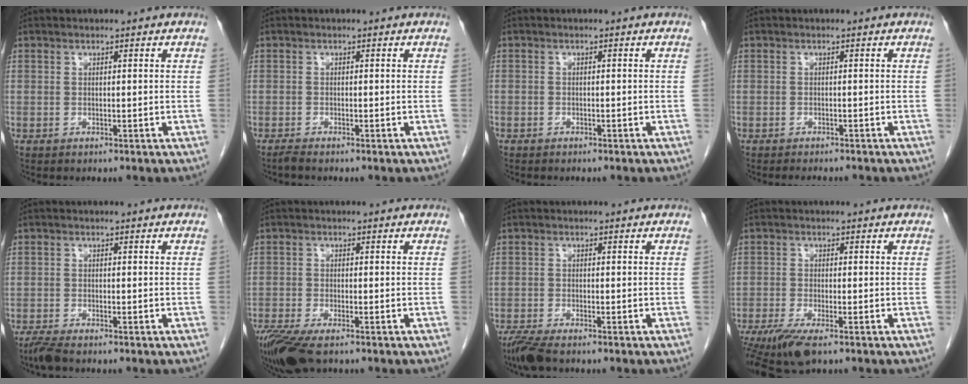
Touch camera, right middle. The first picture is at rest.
{"total": 0.9, "force": [-0.8, -0.1, 0.4], "torque": [-0.014, -0.003, -0.018]}
{"total": 0.9, "force": [-0.7, 0.5, 0.2], "torque": [-0.003, 0.002, -0.009]}
{"total": 2.8, "force": [-2.6, 0.5, 0.9], "torque": [-0.012, -0.007, -0.032]}
{"total": 2.8, "force": [-2.3, 0.4, 1.5], "torque": [-0.038, -0.009, -0.044]}
{"total": 8.8, "force": [-6.3, 2.4, 5.6], "torque": [-0.104, -0.020, -0.111]}
{"total": 4.4, "force": [-3.5, 0.8, 2.6], "torque": [-0.054, -0.013, -0.063]}
{"total": 7.0, "force": [-4.8, 1.3, 5.0], "torque": [-0.089, -0.018, -0.084]}